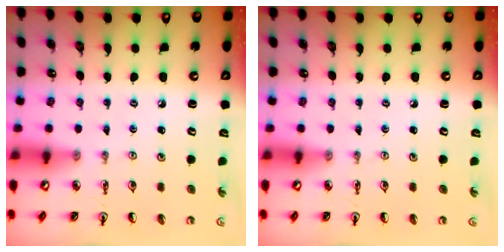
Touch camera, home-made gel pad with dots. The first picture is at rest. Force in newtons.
{"total": 0.0}